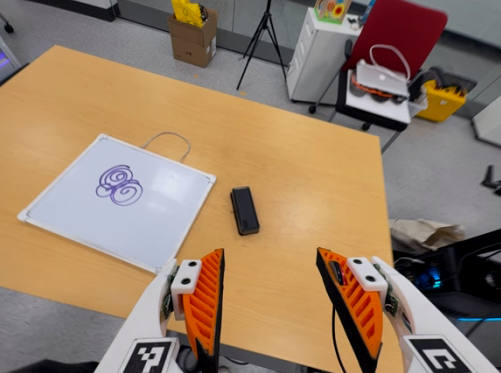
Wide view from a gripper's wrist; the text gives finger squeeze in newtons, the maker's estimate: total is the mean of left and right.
{"total": 0.0}